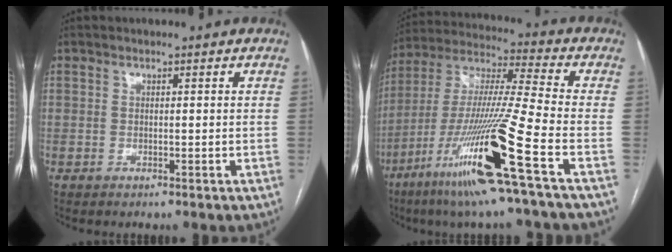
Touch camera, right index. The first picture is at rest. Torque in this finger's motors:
{"motor_torque": [2.05, -0.09, 1.05, 0.21]}